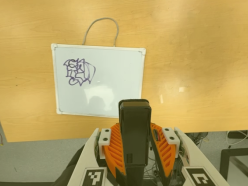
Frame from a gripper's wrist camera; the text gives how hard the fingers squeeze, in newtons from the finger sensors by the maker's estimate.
{"total": 4.4, "left": 3.2, "right": 5.6}